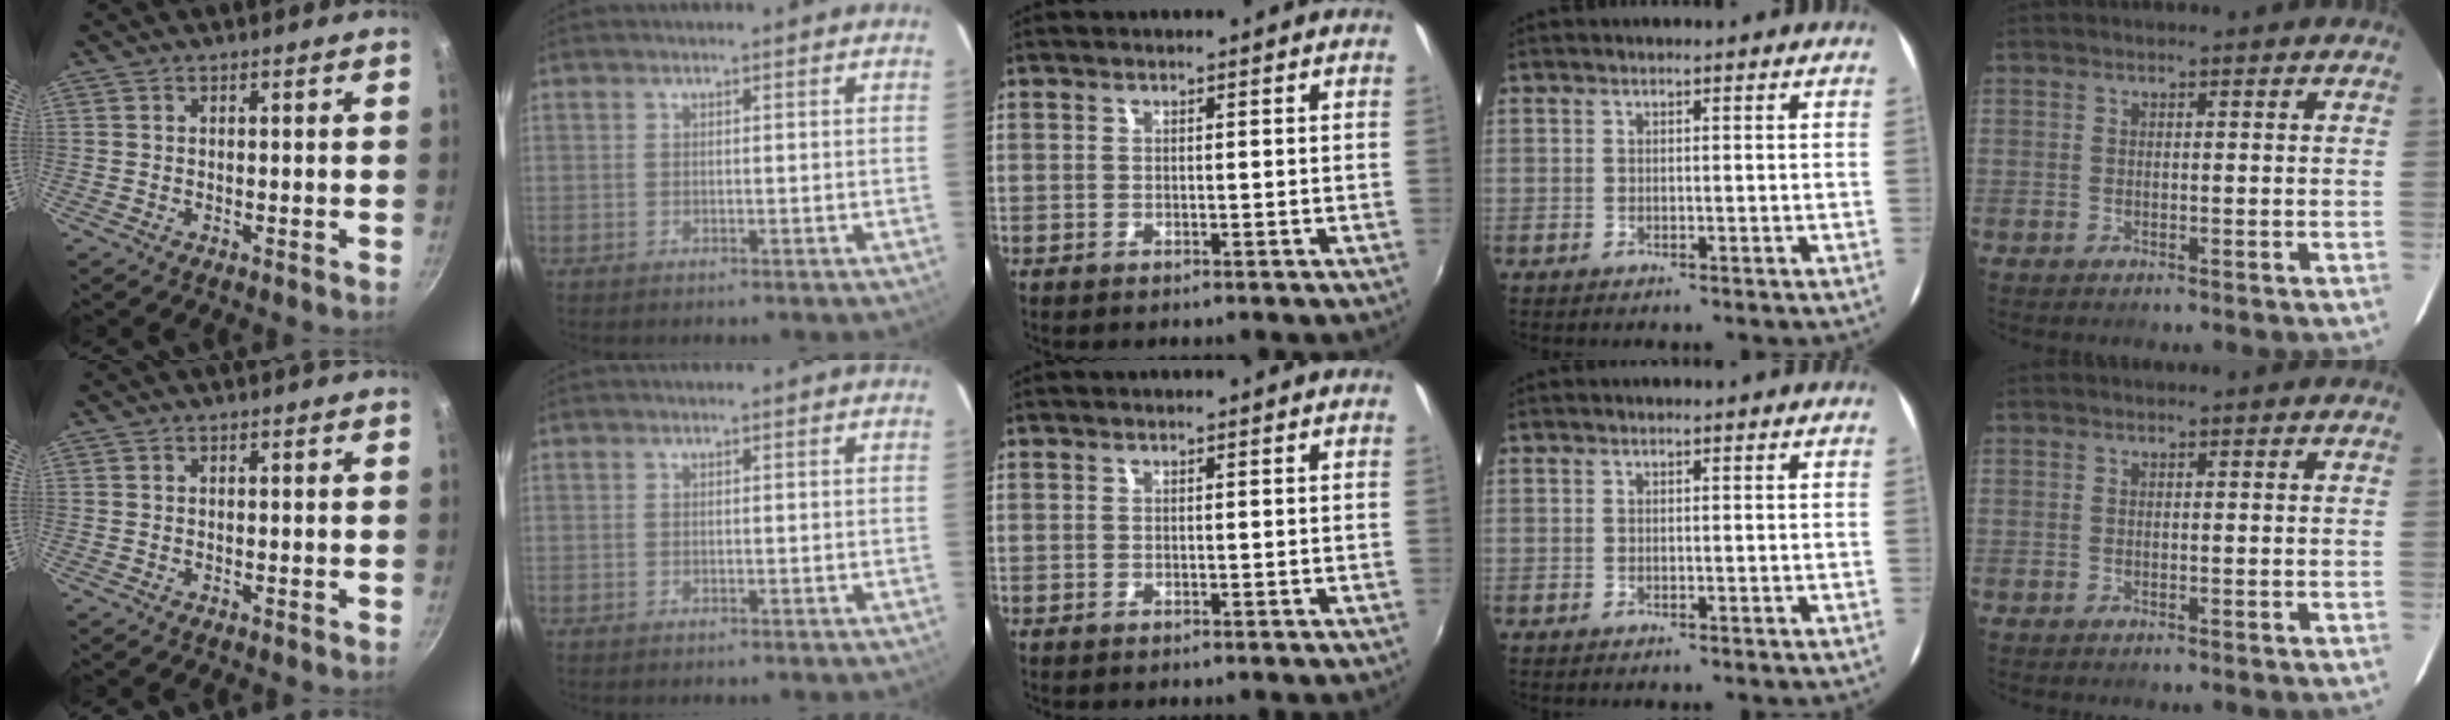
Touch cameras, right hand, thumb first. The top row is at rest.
{}